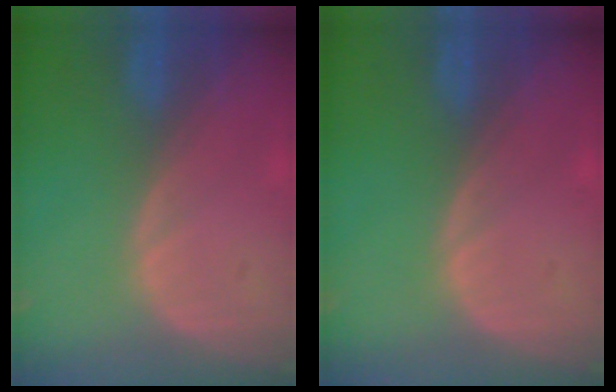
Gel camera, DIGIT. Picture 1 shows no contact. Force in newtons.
{"total": 0.0}